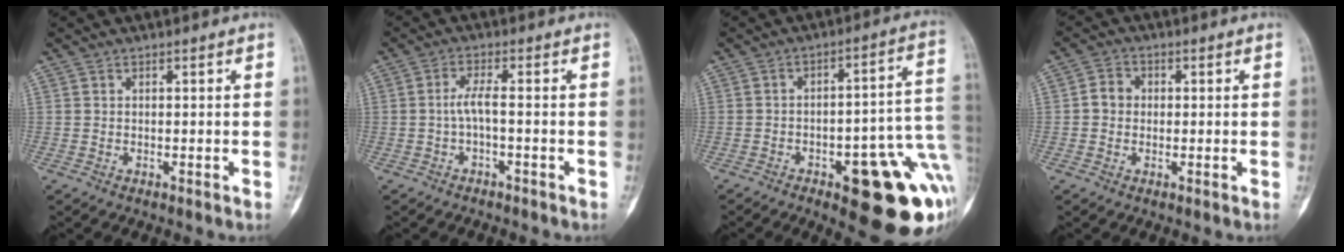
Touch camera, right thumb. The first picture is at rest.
{"total": 1.1, "force": [-0.4, 0.3, 1.0], "torque": [-0.018, 0.005, -0.011]}
{"total": 21.3, "force": [-6.8, 7.2, 18.9], "torque": [-0.177, 0.037, -0.072]}
{"total": 3.4, "force": [-0.1, 3.0, 1.5], "torque": [-0.013, 0.010, -0.009]}